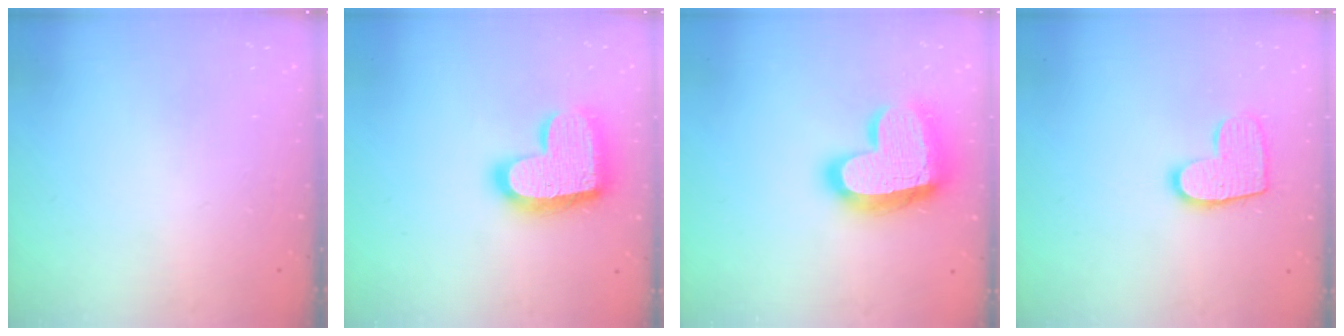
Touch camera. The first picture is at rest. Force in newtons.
{"total": 19.0, "press": 19.0, "slide": 1.1}
{"total": 20.2, "press": 20.1, "slide": 1.7}
{"total": 10.8, "press": 10.8, "slide": 0.5}